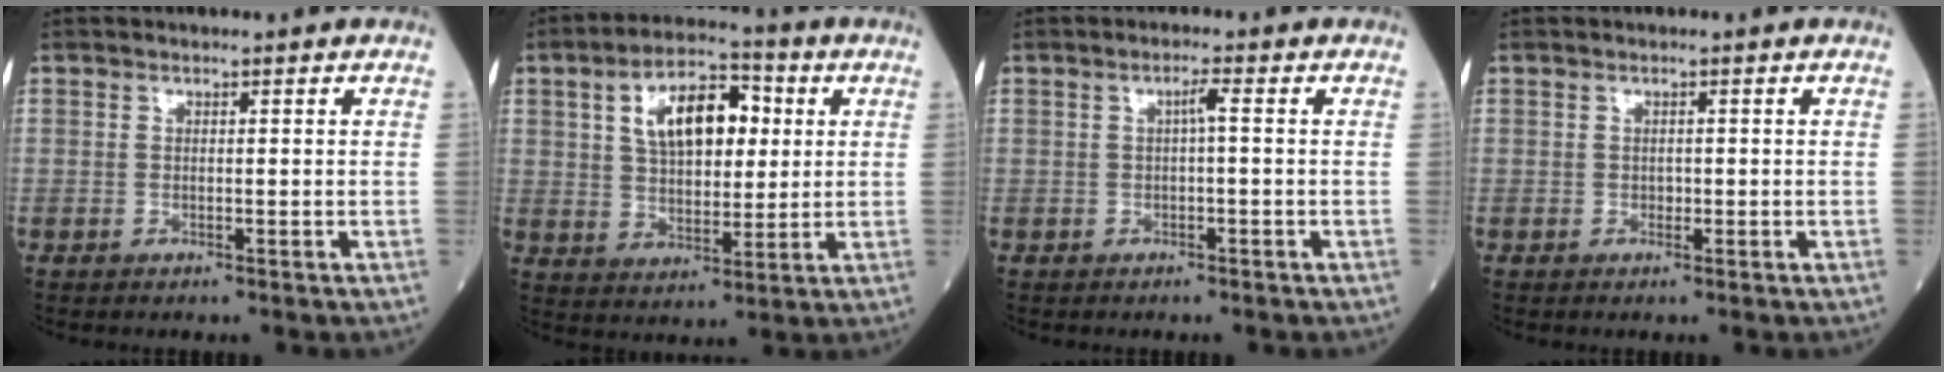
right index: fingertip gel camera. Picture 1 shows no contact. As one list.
[{"total": 11.9, "force": [3.4, 5.9, 9.7], "torque": [-0.169, 0.026, 0.056]}, {"total": 1.5, "force": [0.1, 0.1, 1.5], "torque": [-0.024, 0.004, 0.000]}, {"total": 0.5, "force": [-0.1, 0.4, 0.2], "torque": [-0.001, 0.002, -0.004]}]